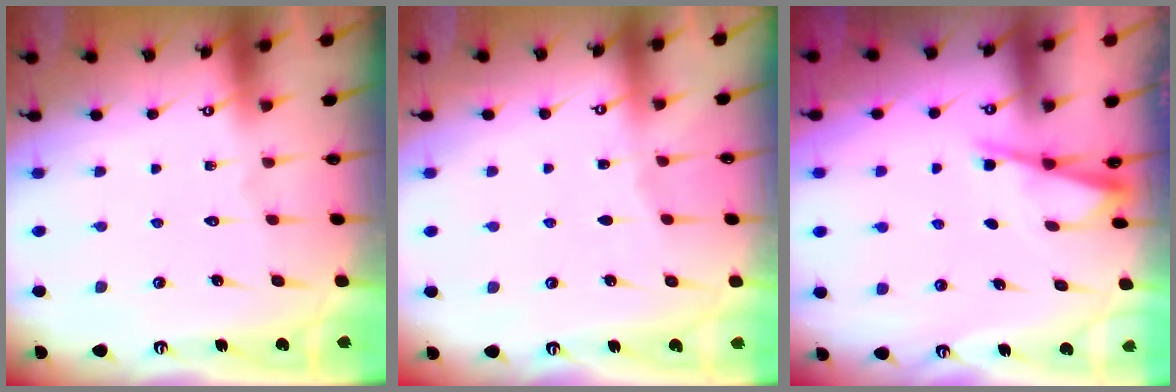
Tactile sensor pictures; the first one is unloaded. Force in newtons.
{"total": 2.2, "press": 2.2, "slide": 0.3}
{"total": 2.5, "press": 2.4, "slide": 0.3}